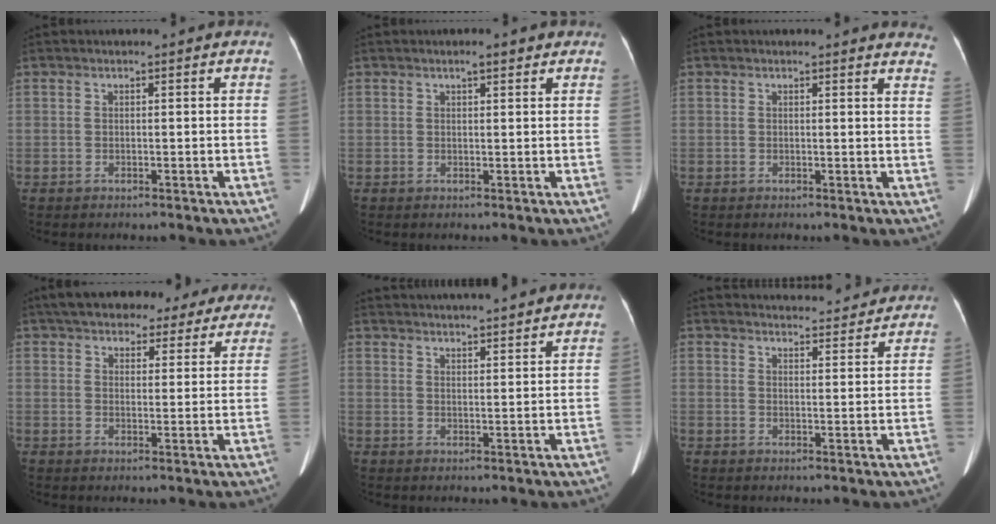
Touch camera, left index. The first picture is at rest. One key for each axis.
{"total": 1.5, "fx": 0.9, "fy": 0.3, "fz": 1.1, "tx": -0.016, "ty": -0.002, "tz": 0.016}
{"total": 7.0, "fx": 6.9, "fy": 0.9, "fz": 1.2, "tx": 0.017, "ty": -0.039, "tz": 0.040}
{"total": 18.7, "fx": 15.8, "fy": 6.8, "fz": 7.4, "tx": -0.102, "ty": 0.025, "tz": 0.199}
{"total": 18.7, "fx": 17.5, "fy": 2.0, "fz": 6.5, "tx": -0.099, "ty": 0.029, "tz": 0.239}
{"total": 16.1, "fx": 15.5, "fy": 2.4, "fz": 3.3, "tx": -0.030, "ty": 0.003, "tz": 0.191}